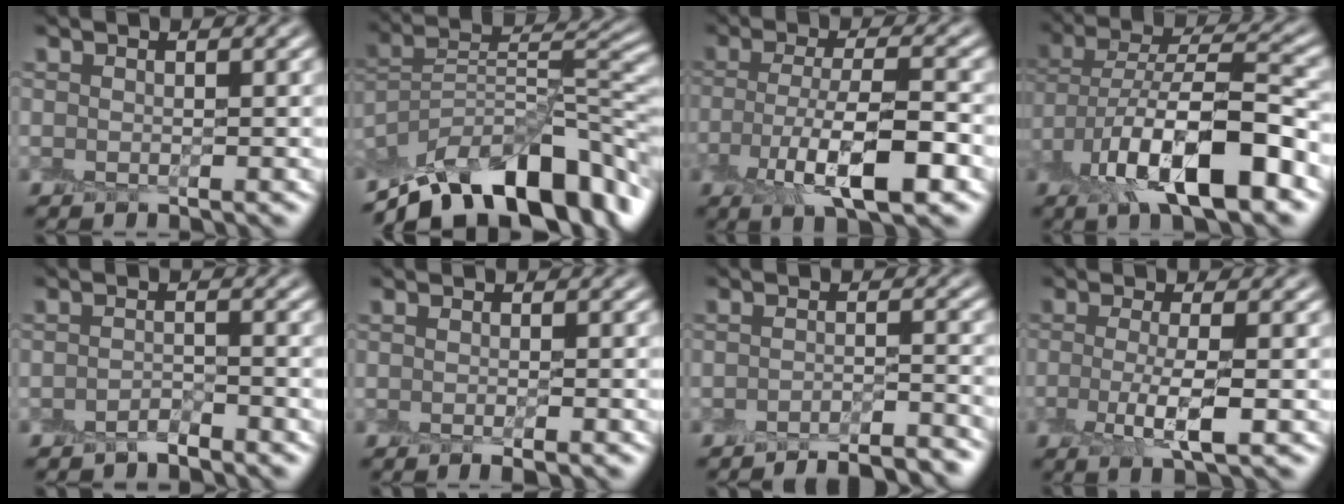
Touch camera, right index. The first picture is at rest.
{"total": 13.1, "force": [-9.0, 4.6, 8.3], "torque": [-0.136, 0.028, -0.163]}
{"total": 7.3, "force": [-2.4, 2.4, 6.5], "torque": [-0.119, -0.002, -0.041]}
{"total": 10.7, "force": [-3.9, 4.5, 8.9], "torque": [-0.157, 0.003, -0.070]}
{"total": 1.1, "force": [-1.0, 0.1, 0.5], "torque": [-0.009, 0.004, -0.021]}
{"total": 1.4, "force": [-0.3, 0.0, 1.3], "torque": [-0.017, -0.005, -0.004]}
{"total": 5.6, "force": [-4.9, 1.0, 2.6], "torque": [-0.028, 0.000, -0.063]}
{"total": 3.5, "force": [-0.6, 0.7, 3.4], "torque": [-0.070, -0.010, -0.013]}